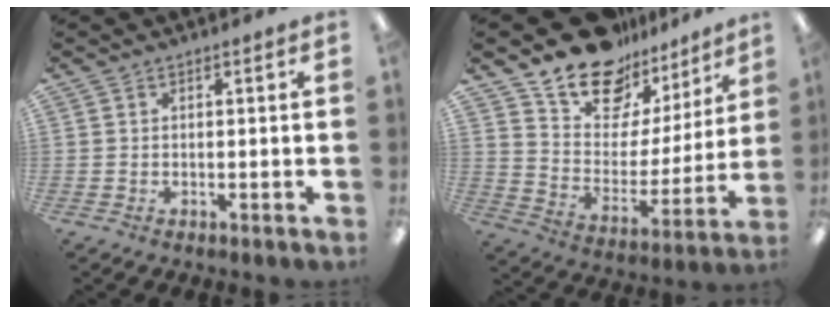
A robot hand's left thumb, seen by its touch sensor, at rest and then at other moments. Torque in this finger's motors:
{"motor_torque": [1.30, 1.29, 1.45, -1.32, 0.04]}